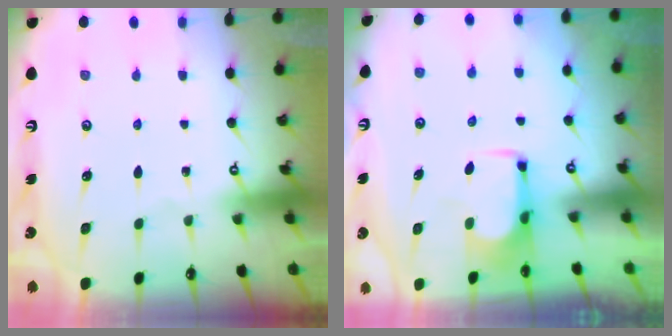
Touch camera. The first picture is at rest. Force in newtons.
{"total": 3.9, "press": 3.7, "slide": 1.1}